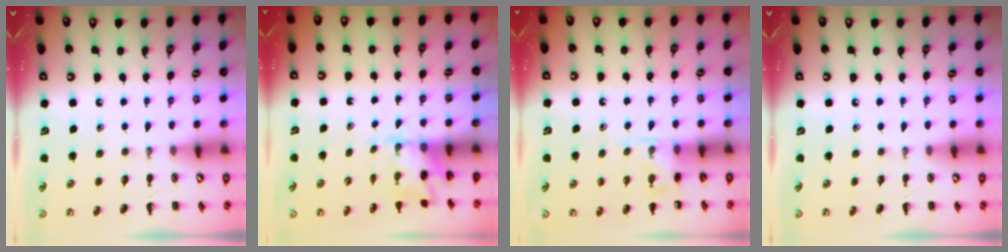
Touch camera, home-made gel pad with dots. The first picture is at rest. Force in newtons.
{"total": 2.2, "press": 2.1, "slide": 0.6}
{"total": 6.0, "press": 5.8, "slide": 1.5}
{"total": 0.0}